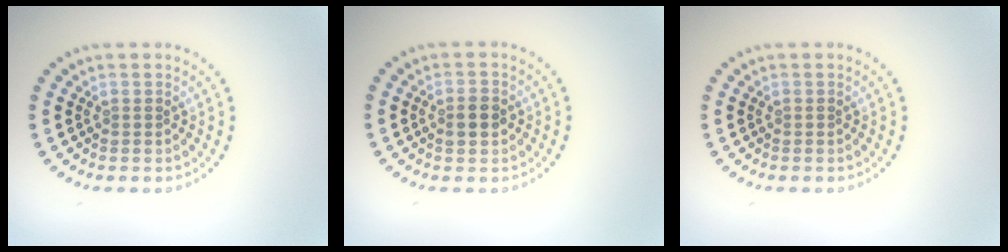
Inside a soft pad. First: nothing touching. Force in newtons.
{"total": 2.3, "press": 2.3, "slide": 0.1}
{"total": 0.0}